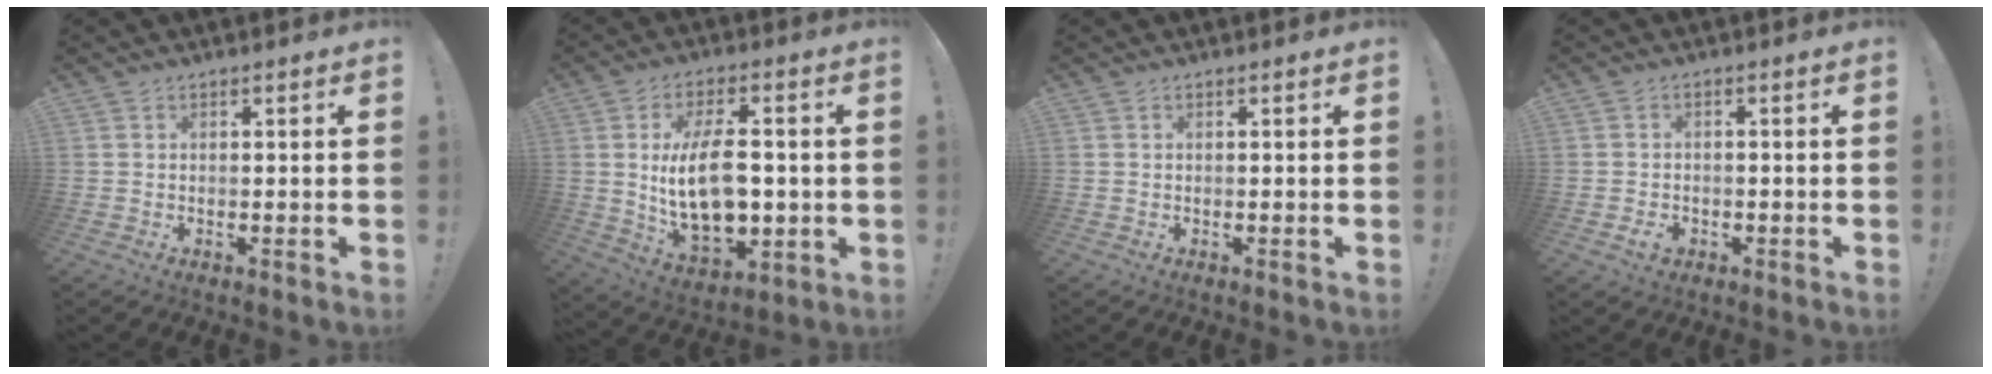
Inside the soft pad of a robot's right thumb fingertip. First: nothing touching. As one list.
[{"total": 18.2, "force": [0.1, 10.2, 15.1], "torque": [-0.277, -0.012, -0.002]}, {"total": 0.0}, {"total": 2.9, "force": [-1.5, 2.0, 1.5], "torque": [-0.019, 0.002, -0.029]}]